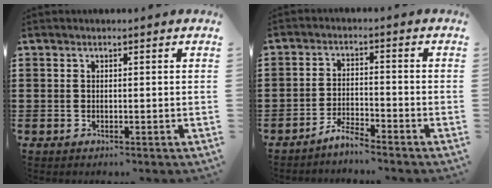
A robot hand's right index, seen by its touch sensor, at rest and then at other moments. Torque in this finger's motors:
{"motor_torque": [0.44, 1.22, -1.05, -0.21]}